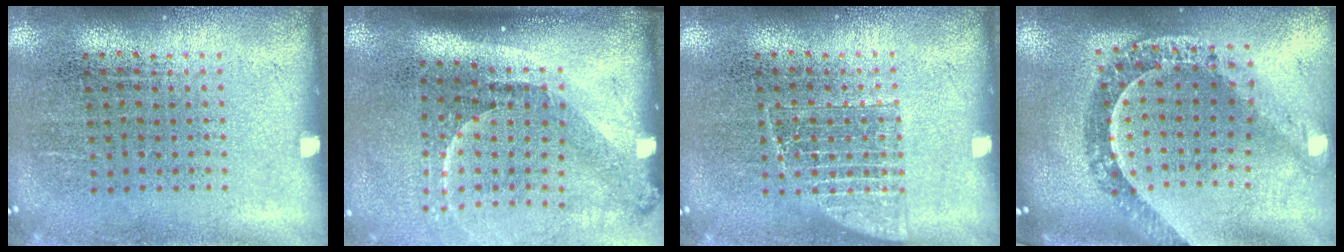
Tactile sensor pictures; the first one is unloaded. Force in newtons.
{"total": 2.2, "press": 1.5, "slide": 1.6}
{"total": 1.8, "press": 1.7, "slide": 0.5}
{"total": 1.4, "press": 1.3, "slide": 0.6}